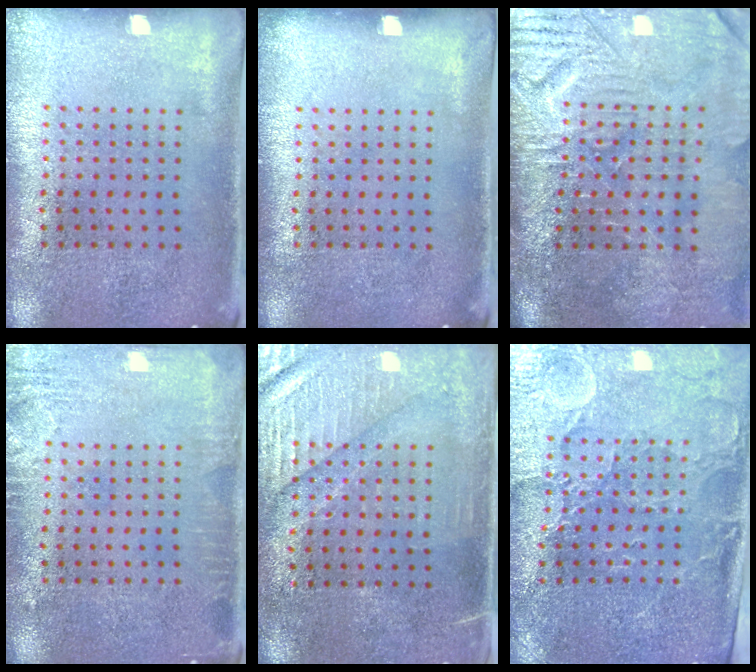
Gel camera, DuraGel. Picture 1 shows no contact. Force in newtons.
{"total": 0.0}
{"total": 4.8, "press": 4.1, "slide": 2.5}
{"total": 2.7, "press": 2.7, "slide": 0.4}
{"total": 3.4, "press": 3.0, "slide": 1.7}
{"total": 3.6, "press": 3.3, "slide": 1.4}